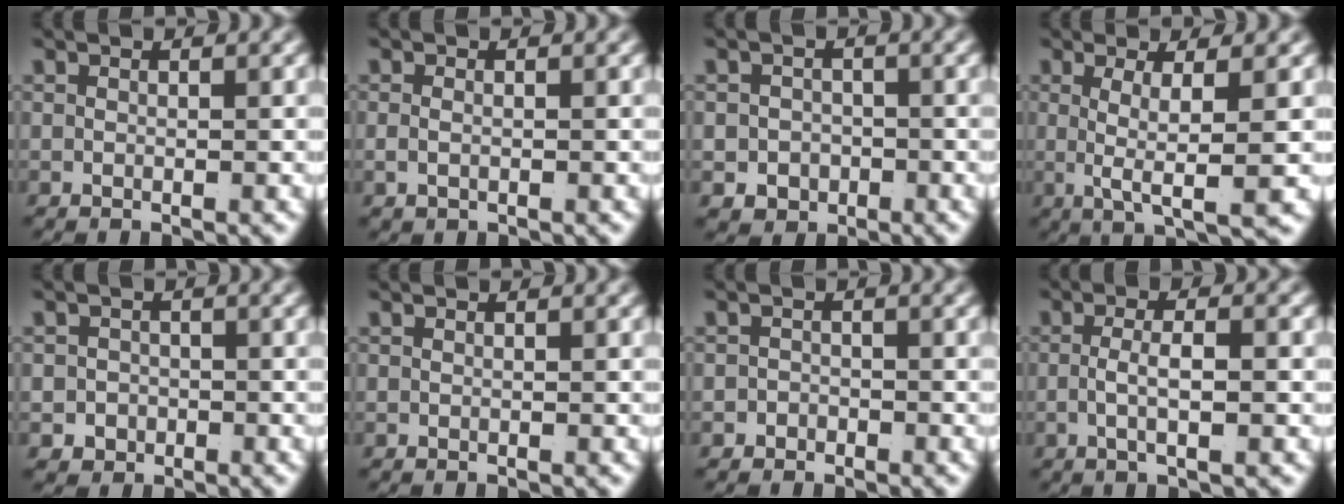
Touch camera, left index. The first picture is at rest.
{"total": 0.8, "force": [-0.3, 0.3, 0.7], "torque": [-0.023, -0.009, 0.004]}
{"total": 4.0, "force": [-1.6, 3.5, 1.1], "torque": [-0.011, -0.016, -0.024]}
{"total": 4.9, "force": [0.1, 0.2, 4.8], "torque": [-0.076, -0.013, 0.010]}
{"total": 3.1, "force": [-1.3, 2.7, 0.6], "torque": [-0.014, -0.017, -0.018]}
{"total": 0.0}
{"total": 1.4, "force": [-1.2, 0.6, -0.2], "torque": [0.007, -0.011, -0.018]}
{"total": 3.0, "force": [-0.6, 0.3, 2.9], "torque": [-0.054, -0.003, -0.007]}